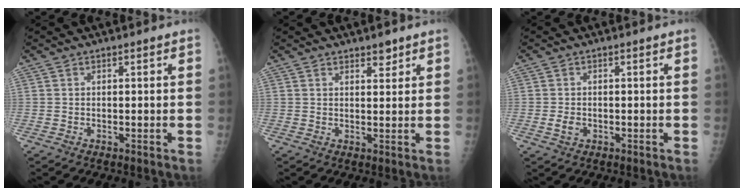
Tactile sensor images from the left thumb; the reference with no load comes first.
{"total": 2.4, "force": [1.8, 1.1, 1.1], "torque": [-0.005, -0.012, 0.026]}
{"total": 2.2, "force": [-0.6, 1.7, 1.3], "torque": [-0.020, 0.001, -0.008]}